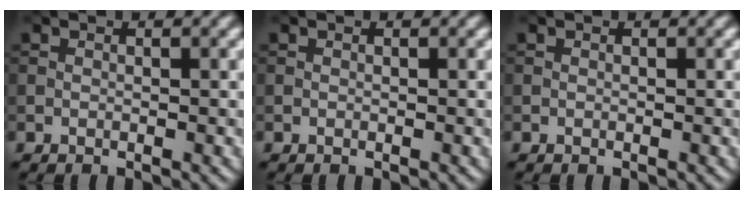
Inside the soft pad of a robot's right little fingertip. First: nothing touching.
{"total": 0.0}
{"total": 0.0}